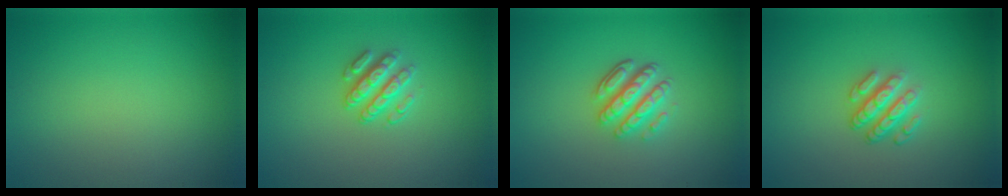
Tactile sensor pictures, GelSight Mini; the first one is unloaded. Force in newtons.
{"total": 3.0, "press": 2.4, "slide": 1.6}
{"total": 3.5, "press": 3.1, "slide": 1.7}
{"total": 3.5, "press": 2.6, "slide": 2.3}